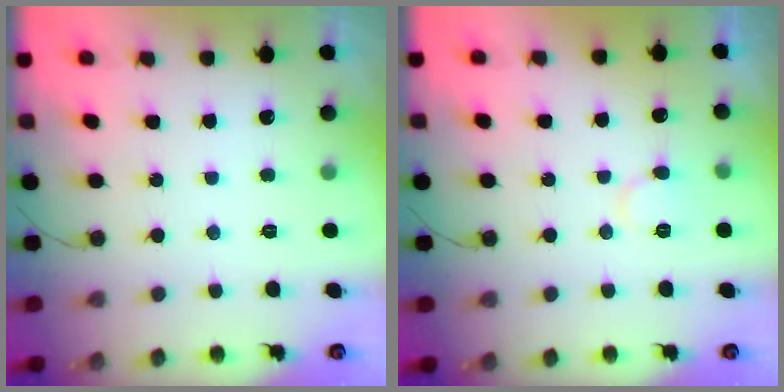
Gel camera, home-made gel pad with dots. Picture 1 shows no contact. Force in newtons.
{"total": 5.8, "press": 5.8, "slide": 0.5}